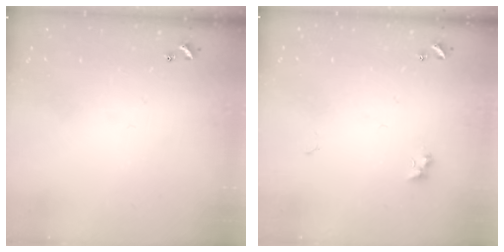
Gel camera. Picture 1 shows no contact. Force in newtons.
{"total": 3.8, "press": 3.7, "slide": 0.7}